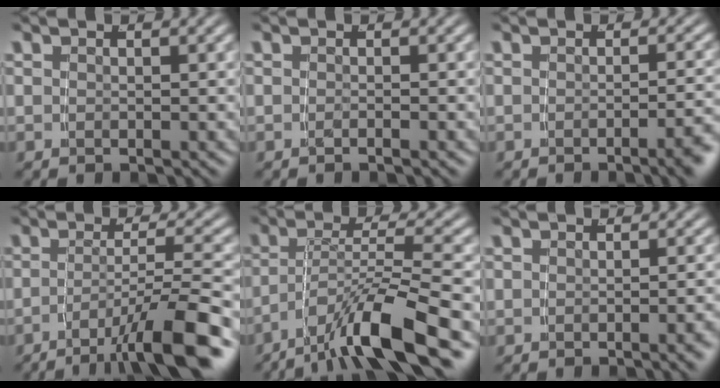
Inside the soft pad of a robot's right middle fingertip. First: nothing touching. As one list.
[{"total": 0.8, "force": [-0.7, -0.5, 0.2], "torque": [-0.004, 0.002, -0.012]}, {"total": 2.8, "force": [-1.8, -0.2, 2.1], "torque": [-0.021, 0.006, -0.032]}, {"total": 7.6, "force": [-4.6, 0.9, 5.9], "torque": [-0.081, -0.013, -0.064]}, {"total": 6.9, "force": [-3.8, 1.4, 5.6], "torque": [-0.083, -0.005, -0.057]}, {"total": 1.3, "force": [-0.9, -0.3, 0.8], "torque": [-0.009, 0.008, -0.017]}]